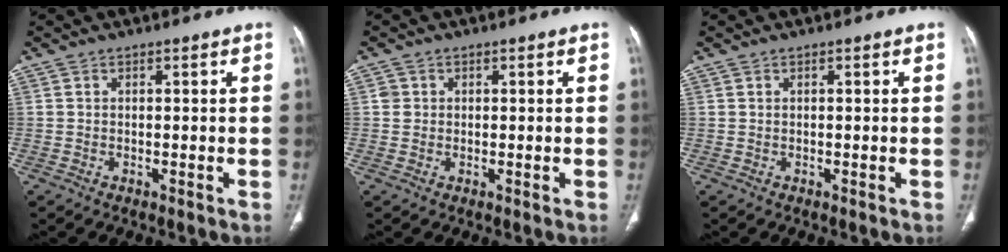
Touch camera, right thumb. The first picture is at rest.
{"total": 1.5, "force": [0.3, 1.4, 0.3], "torque": [0.007, 0.004, 0.004]}
{"total": 0.0}